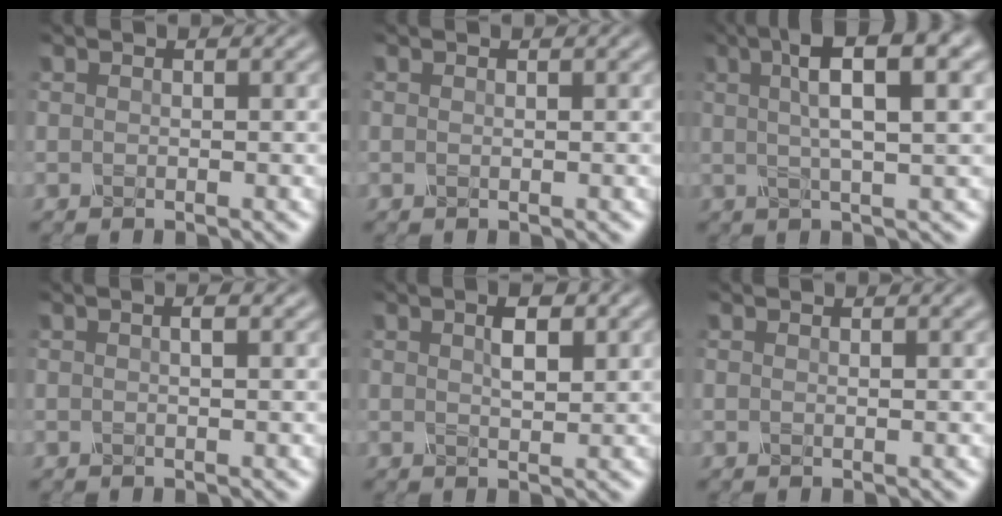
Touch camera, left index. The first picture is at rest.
{"total": 0.8, "force": [0.3, 0.3, 0.6], "torque": [-0.005, 0.003, 0.000]}
{"total": 8.3, "force": [2.6, 1.9, 7.6], "torque": [-0.114, 0.017, 0.045]}
{"total": 2.6, "force": [1.1, 1.3, 2.0], "torque": [-0.011, 0.021, -0.008]}
{"total": 2.4, "force": [0.7, 0.7, 2.2], "torque": [-0.042, 0.004, 0.022]}
{"total": 1.3, "force": [0.7, 0.5, 0.9], "torque": [-0.003, 0.005, -0.001]}